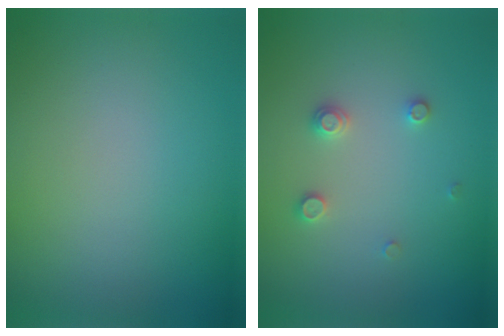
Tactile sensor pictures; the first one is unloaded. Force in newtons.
{"total": 1.5, "press": 1.5, "slide": 0.2}